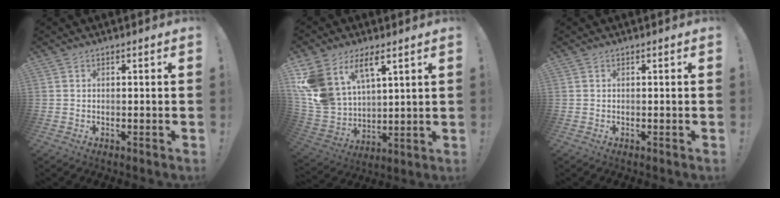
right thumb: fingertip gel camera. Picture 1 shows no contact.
{"total": 14.2, "force": [8.2, 9.0, 7.4], "torque": [-0.167, -0.051, 0.160]}
{"total": 0.0}